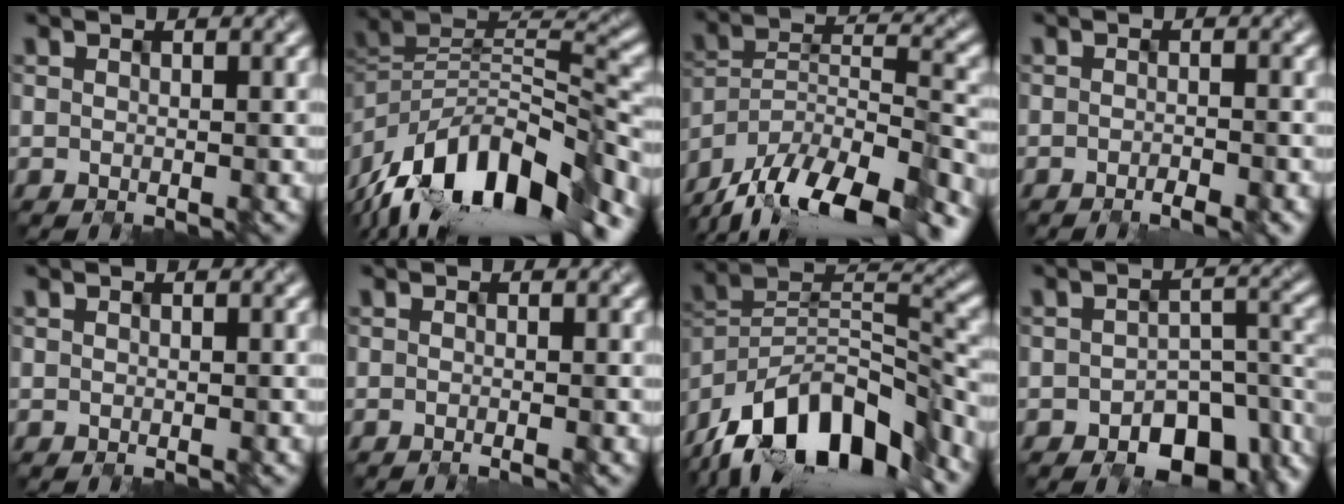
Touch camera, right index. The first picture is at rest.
{"total": 13.6, "force": [-8.6, 5.2, 9.1], "torque": [-0.170, 0.022, -0.150]}
{"total": 15.9, "force": [-13.3, 4.3, 7.6], "torque": [-0.141, -0.001, -0.202]}
{"total": 1.8, "force": [-1.3, 0.3, 1.2], "torque": [-0.014, -0.003, -0.019]}
{"total": 0.0}
{"total": 0.8, "force": [-0.4, 0.2, 0.6], "torque": [-0.005, -0.004, -0.009]}
{"total": 14.0, "force": [-10.2, 5.3, 8.0], "torque": [-0.158, 0.023, -0.182]}
{"total": 8.5, "force": [-5.2, 4.6, 5.0], "torque": [-0.059, -0.018, -0.071]}